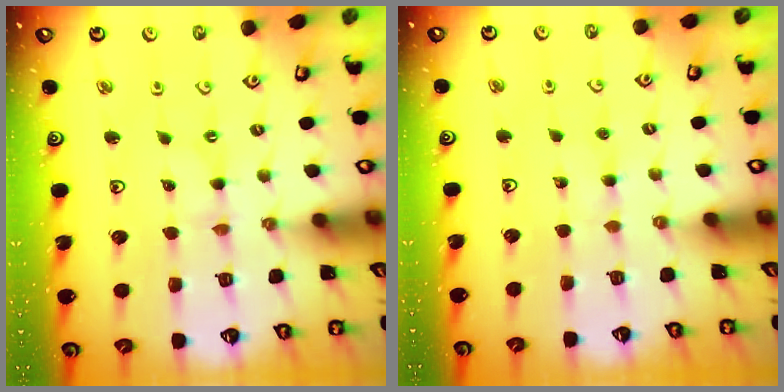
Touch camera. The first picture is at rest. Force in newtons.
{"total": 2.5, "press": 2.5, "slide": 0.4}